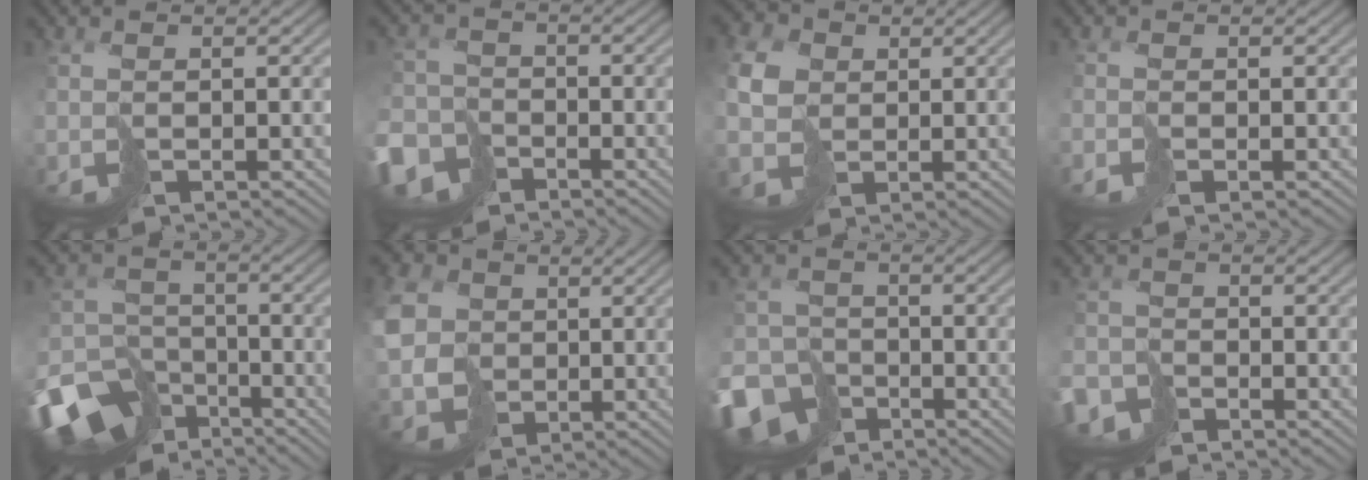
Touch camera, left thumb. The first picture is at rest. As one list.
[{"total": 7.3, "force": [-4.7, 5.1, 2.1], "torque": [-0.057, -0.024, -0.092]}, {"total": 5.2, "force": [1.3, 4.4, 2.5], "torque": [-0.078, 0.003, 0.022]}, {"total": 1.3, "force": [-0.9, 0.6, 0.8], "torque": [-0.020, -0.004, -0.019]}, {"total": 13.4, "force": [-9.2, 8.6, 4.5], "torque": [-0.124, -0.051, -0.135]}, {"total": 8.4, "force": [1.2, 7.4, 3.7], "torque": [-0.116, 0.003, 0.019]}, {"total": 9.6, "force": [-6.5, 6.7, 2.6], "torque": [-0.066, -0.044, -0.113]}, {"total": 4.2, "force": [-3.2, 2.5, 0.6], "torque": [-0.013, -0.010, -0.070]}]